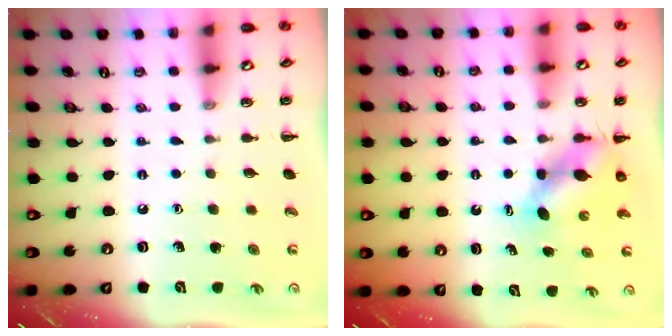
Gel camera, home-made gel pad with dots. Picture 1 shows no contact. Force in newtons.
{"total": 6.0, "press": 6.0, "slide": 0.8}